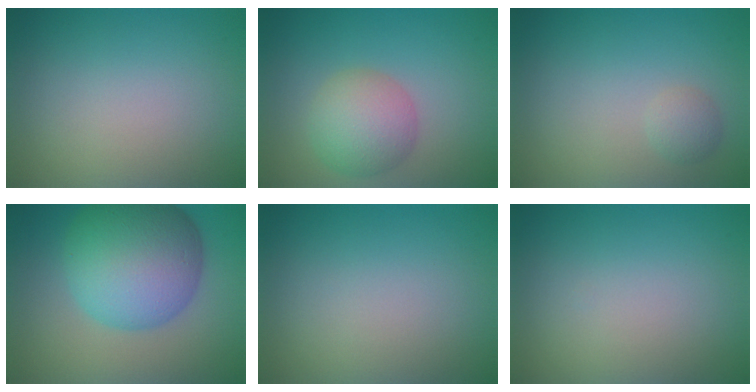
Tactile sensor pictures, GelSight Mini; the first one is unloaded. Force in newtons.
{"total": 4.7, "press": 4.7, "slide": 0.1}
{"total": 1.3, "press": 1.3, "slide": 0.0}
{"total": 12.4, "press": 12.4, "slide": 0.1}
{"total": 0.0}
{"total": 0.0}